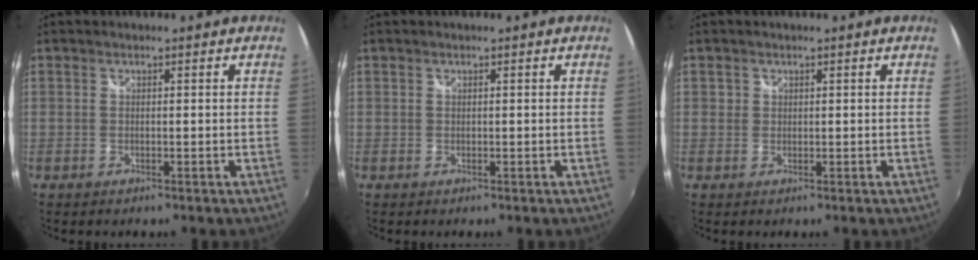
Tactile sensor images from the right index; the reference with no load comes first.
{"total": 0.0}
{"total": 0.9, "force": [0.0, 0.9, 0.1], "torque": [-0.001, 0.001, -0.002]}